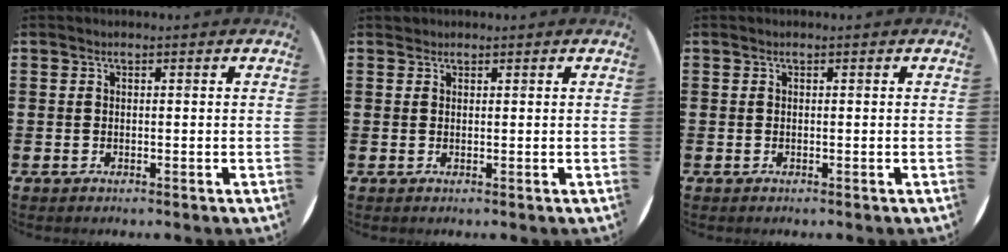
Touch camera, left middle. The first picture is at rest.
{"total": 0.6, "force": [0.5, 0.2, -0.1], "torque": [0.002, 0.003, 0.011]}
{"total": 0.0}